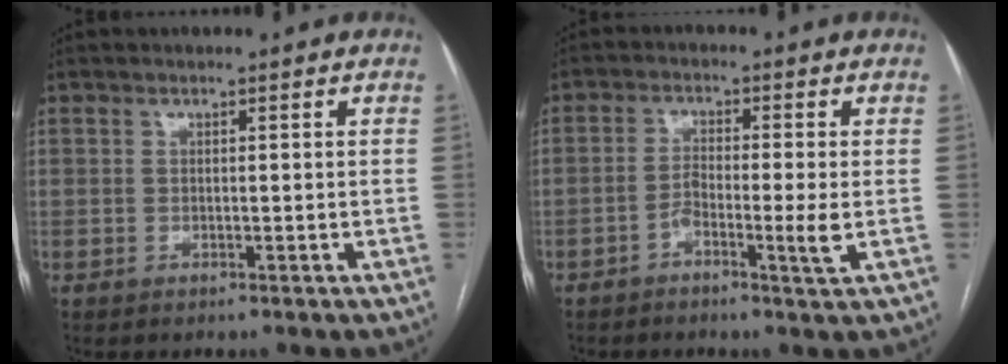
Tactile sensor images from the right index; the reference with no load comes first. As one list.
[{"total": 4.5, "force": [-1.6, 0.1, 4.2], "torque": [-0.080, 0.000, -0.030]}]